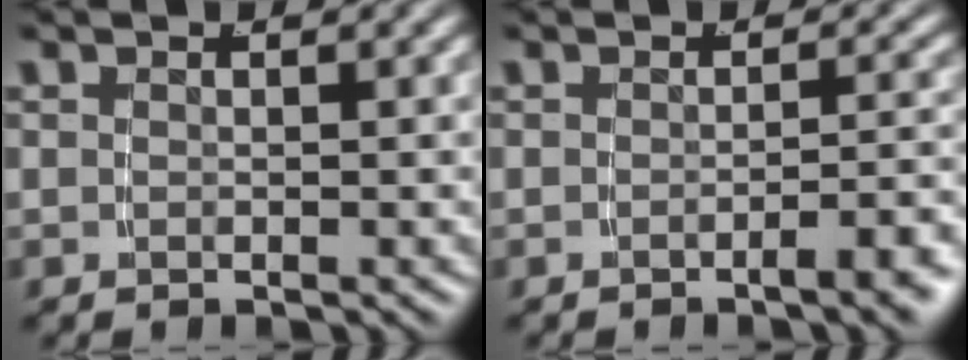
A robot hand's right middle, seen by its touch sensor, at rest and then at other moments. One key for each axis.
{"total": 2.4, "fx": -1.7, "fy": -0.2, "fz": 1.6, "tx": -0.017, "ty": 0.010, "tz": -0.033}